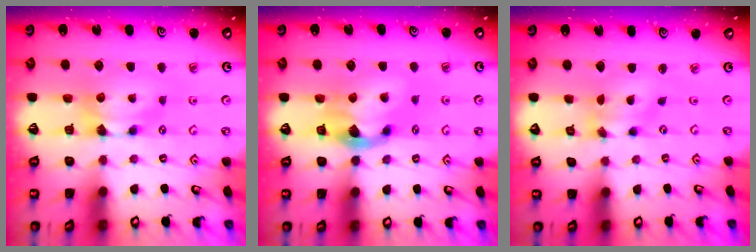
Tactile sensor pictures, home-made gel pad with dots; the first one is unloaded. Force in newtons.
{"total": 3.9, "press": 3.5, "slide": 1.7}
{"total": 2.2, "press": 1.7, "slide": 1.4}